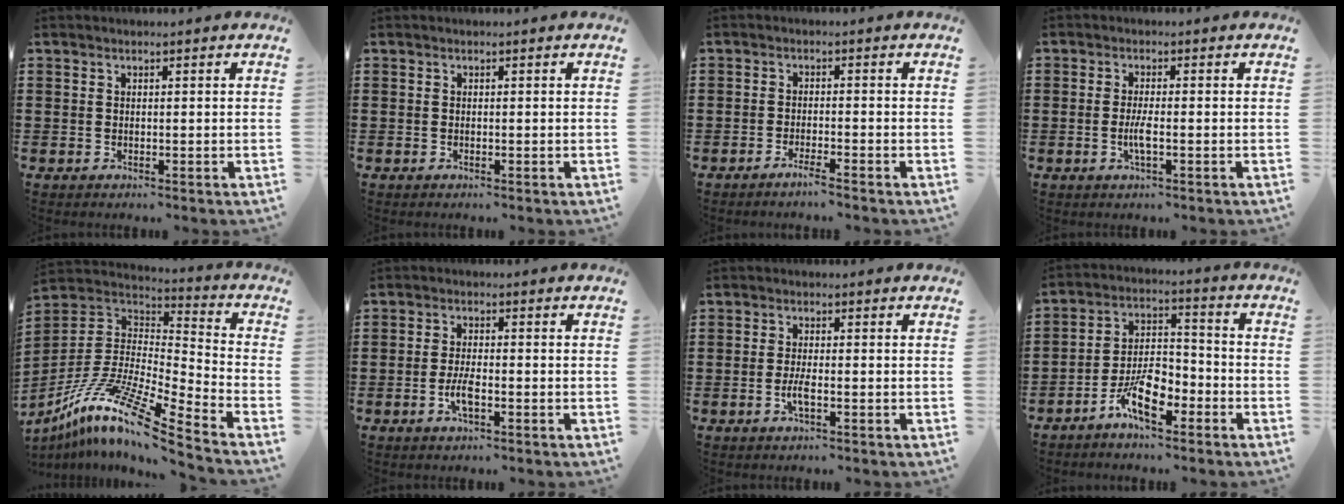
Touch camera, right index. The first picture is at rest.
{"total": 0.0}
{"total": 2.0, "force": [-1.7, -0.2, 1.0], "torque": [-0.016, -0.002, -0.031]}
{"total": 3.1, "force": [-0.9, 0.3, 2.9], "torque": [-0.067, -0.008, -0.020]}
{"total": 12.7, "force": [-8.7, 1.6, 9.1], "torque": [-0.188, 0.000, -0.174]}
{"total": 3.4, "force": [-1.4, 0.9, 3.0], "torque": [-0.066, -0.004, -0.028]}
{"total": 2.7, "force": [-1.0, 0.4, 2.5], "torque": [-0.051, -0.004, -0.020]}
{"total": 8.7, "force": [-5.2, 3.6, 6.0], "torque": [-0.118, 0.009, -0.092]}